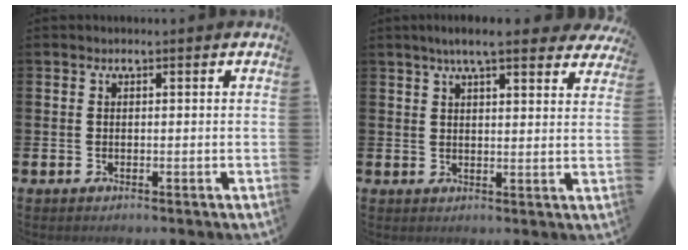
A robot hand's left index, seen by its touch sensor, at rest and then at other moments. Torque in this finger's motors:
{"motor_torque": [1.09, -1.05, 0.86, 0.21]}